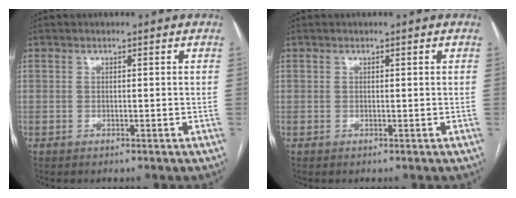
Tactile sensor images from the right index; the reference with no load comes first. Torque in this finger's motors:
{"motor_torque": [0.05, 0.00, -0.01, 0.00]}